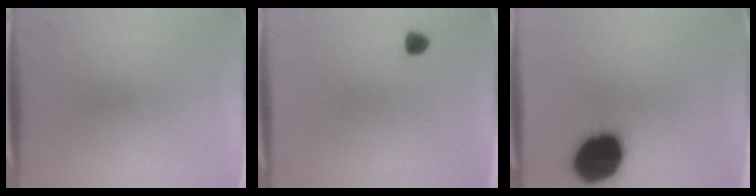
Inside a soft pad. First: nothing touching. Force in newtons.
{"total": 1.8}
{"total": 19.3}